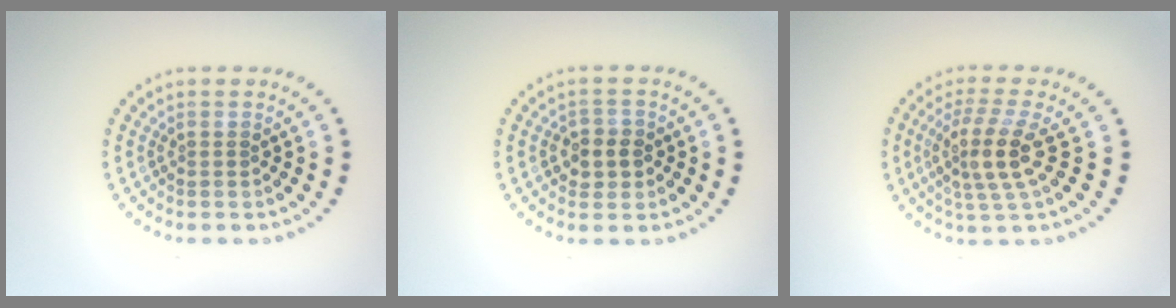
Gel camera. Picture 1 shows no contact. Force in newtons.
{"total": 2.3, "press": 2.2, "slide": 0.7}
{"total": 3.9, "press": 3.3, "slide": 2.1}